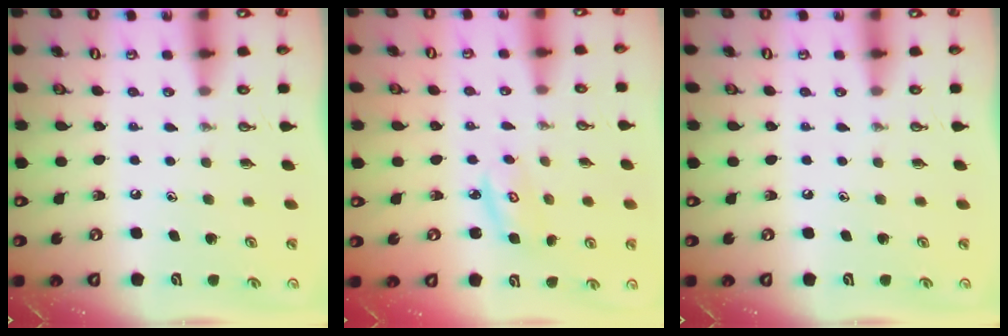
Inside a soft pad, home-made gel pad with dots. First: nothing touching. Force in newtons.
{"total": 3.4, "press": 3.4, "slide": 0.2}
{"total": 0.0}